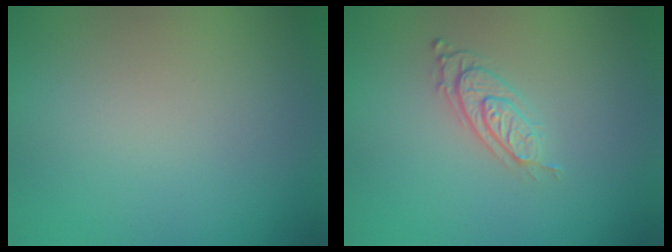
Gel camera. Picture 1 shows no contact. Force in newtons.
{"total": 2.9, "press": 1.9, "slide": 2.2}